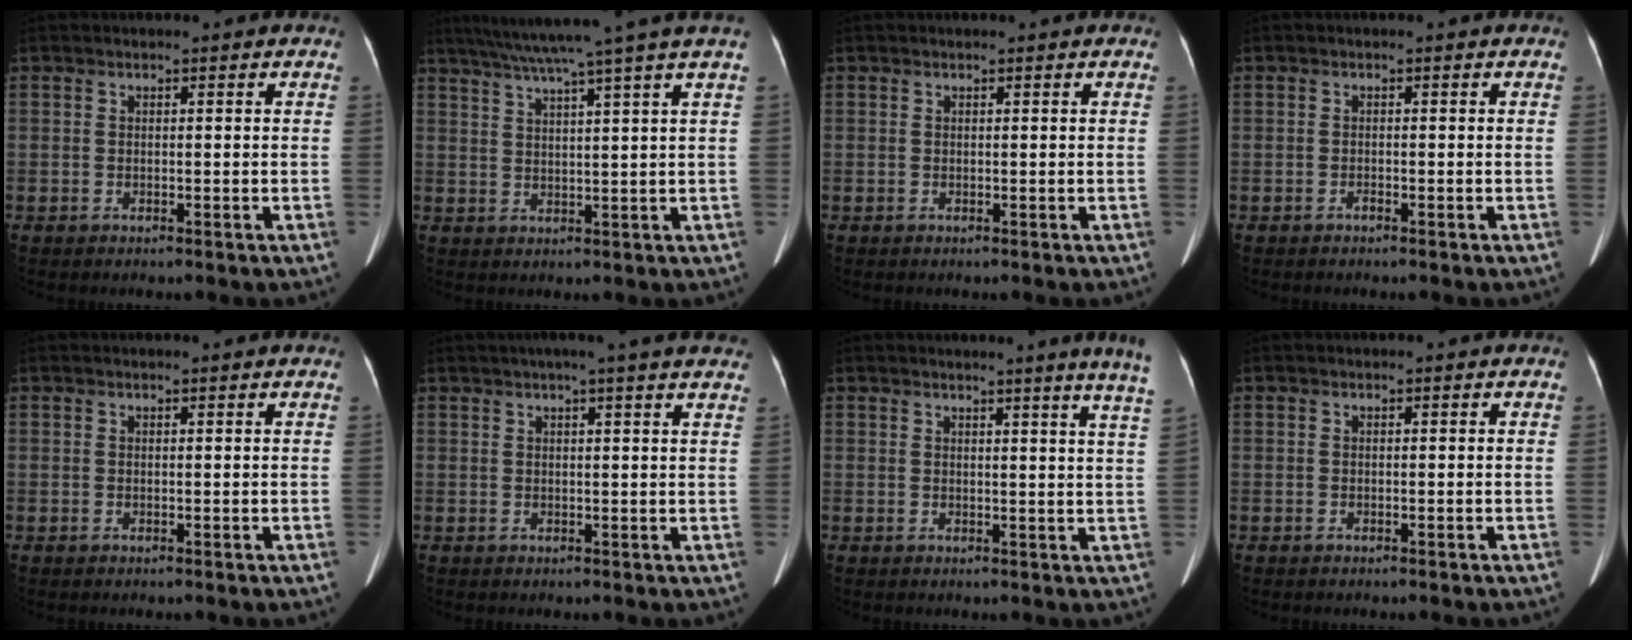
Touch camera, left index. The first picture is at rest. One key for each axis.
{"total": 12.4, "fx": 9.9, "fy": -2.8, "fz": 6.9, "tx": -0.115, "ty": -0.002, "tz": 0.135}
{"total": 0.6, "fx": 0.5, "fy": 0.0, "fz": 0.3, "tx": -0.002, "ty": 0.008, "tz": 0.008}
{"total": 0.6, "fx": -0.6, "fy": 0.0, "fz": 0.1, "tx": -0.010, "ty": -0.004, "tz": -0.011}
{"total": 1.6, "fx": 1.4, "fy": -0.1, "fz": 0.7, "tx": -0.009, "ty": 0.014, "tz": 0.019}
{"total": 11.6, "fx": 9.6, "fy": 0.0, "fz": 6.6, "tx": -0.092, "ty": 0.026, "tz": 0.102}
{"total": 8.1, "fx": 6.7, "fy": -1.5, "fz": 4.2, "tx": -0.045, "ty": -0.038, "tz": 0.053}
{"total": 0.0}